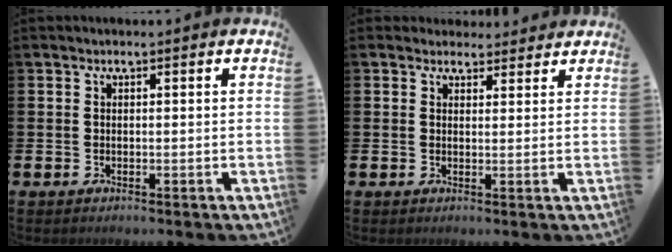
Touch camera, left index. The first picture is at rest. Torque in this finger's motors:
{"motor_torque": [0.99, -1.15, 0.15, -0.01]}